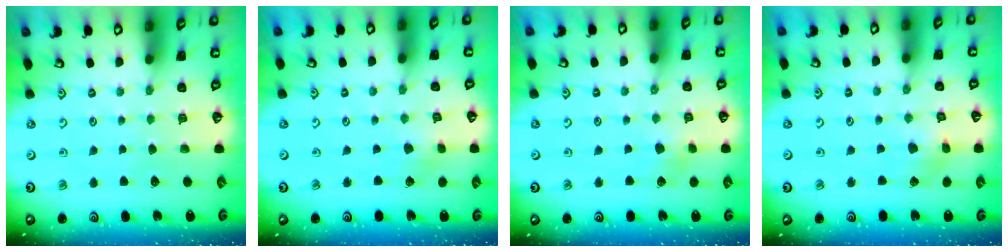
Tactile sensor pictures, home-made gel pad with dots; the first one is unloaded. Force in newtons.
{"total": 3.0, "press": 3.0, "slide": 0.5}
{"total": 3.8, "press": 3.8, "slide": 0.4}
{"total": 3.6, "press": 3.6, "slide": 0.5}